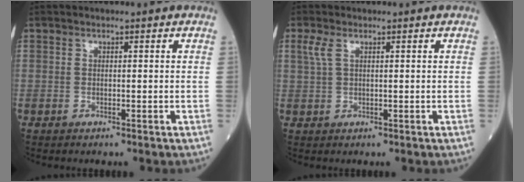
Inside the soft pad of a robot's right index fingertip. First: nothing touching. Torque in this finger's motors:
{"motor_torque": [-0.01, 0.00, 0.23, 0.05]}